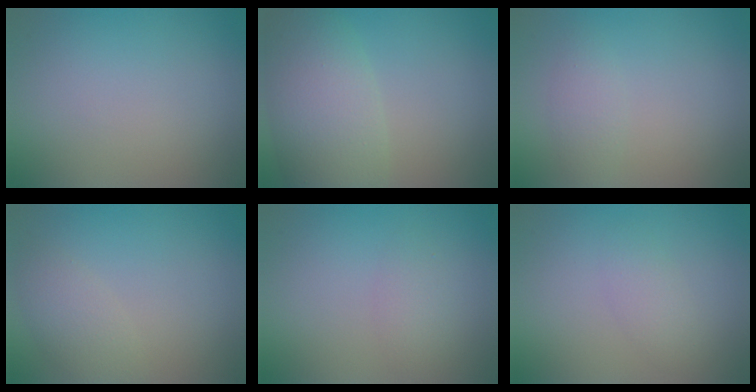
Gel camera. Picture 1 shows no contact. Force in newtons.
{"total": 7.3, "press": 7.3, "slide": 0.2}
{"total": 1.6, "press": 1.6, "slide": 0.0}
{"total": 2.6, "press": 2.6, "slide": 0.1}
{"total": 1.6, "press": 1.6, "slide": 0.0}
{"total": 1.7, "press": 1.7, "slide": 0.0}